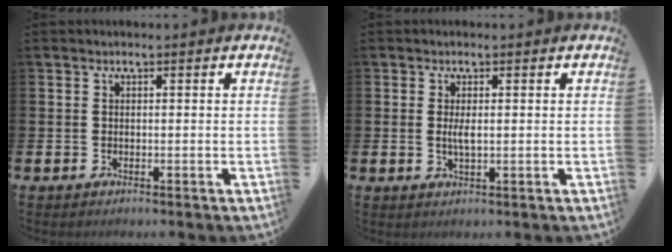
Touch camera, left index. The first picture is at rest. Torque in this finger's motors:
{"motor_torque": [0.54, 0.22, 0.09, 0.03]}